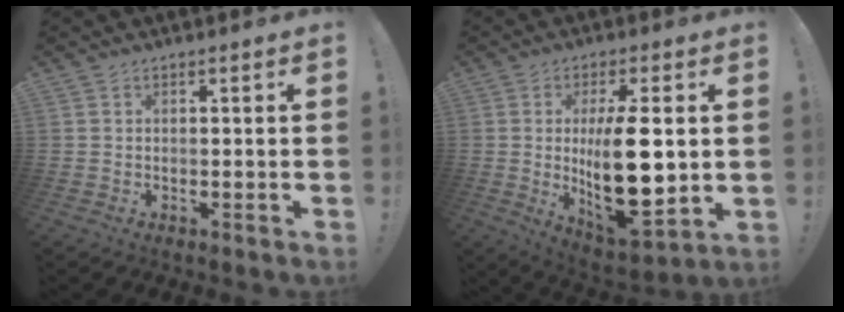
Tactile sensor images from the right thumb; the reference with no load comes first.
{"total": 18.7, "force": [0.8, 7.7, 17.0], "torque": [-0.288, -0.022, 0.015]}